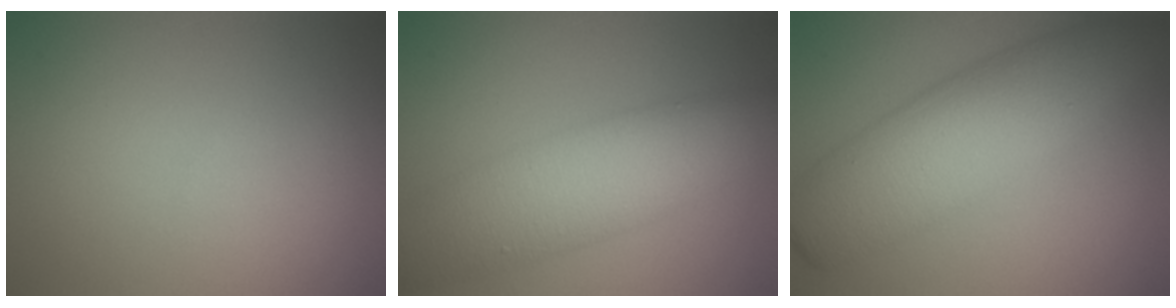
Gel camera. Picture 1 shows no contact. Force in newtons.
{"total": 8.6, "press": 8.6, "slide": 0.1}
{"total": 8.7, "press": 8.7, "slide": 0.1}